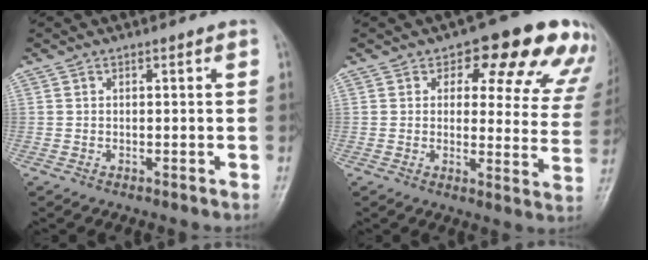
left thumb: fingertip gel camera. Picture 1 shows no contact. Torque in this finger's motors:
{"motor_torque": [0.57, 0.64, 0.42, -0.27, 0.08]}